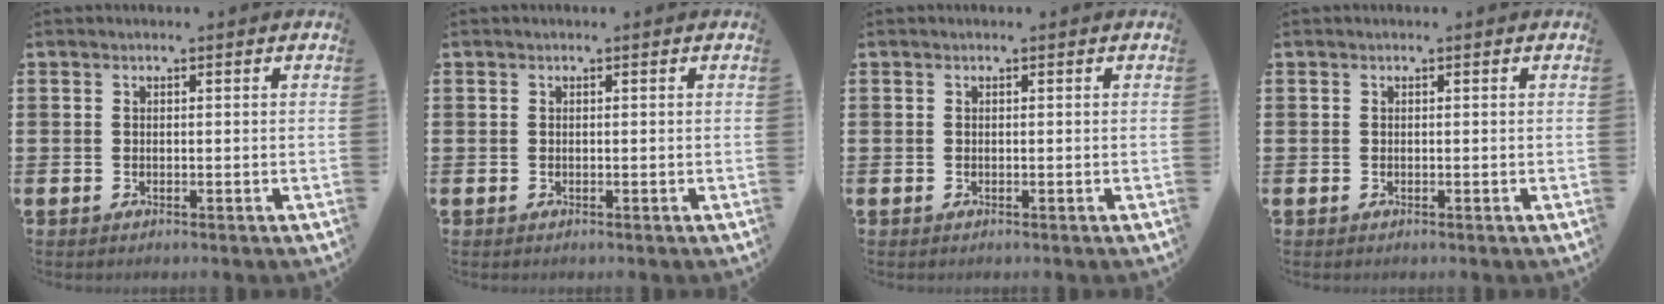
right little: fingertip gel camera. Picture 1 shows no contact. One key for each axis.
{"total": 0.0}
{"total": 0.0}
{"total": 0.0}